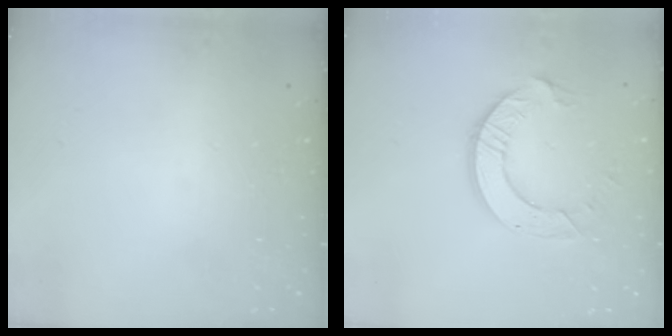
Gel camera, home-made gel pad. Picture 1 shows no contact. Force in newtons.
{"total": 9.7, "press": 9.7, "slide": 0.8}